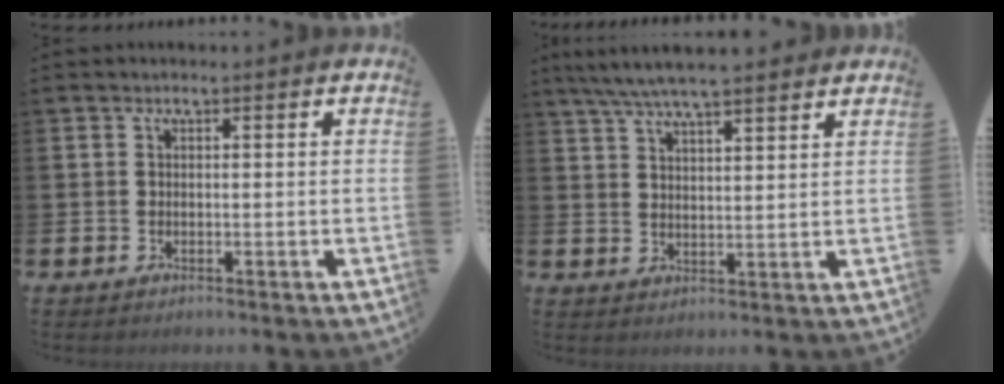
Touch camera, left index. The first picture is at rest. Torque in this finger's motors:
{"motor_torque": [0.54, -0.53, 1.05, 0.21]}